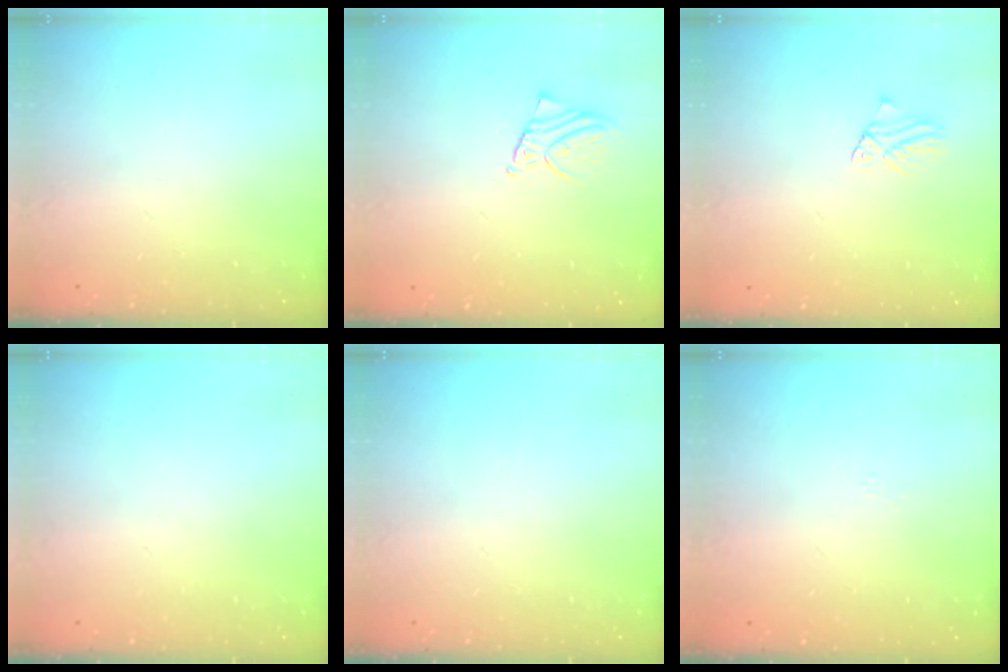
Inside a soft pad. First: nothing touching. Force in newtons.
{"total": 3.3, "press": 3.3, "slide": 0.2}
{"total": 1.1, "press": 1.1, "slide": 0.2}
{"total": 0.0}
{"total": 0.0}
{"total": 3.0, "press": 3.0, "slide": 0.1}